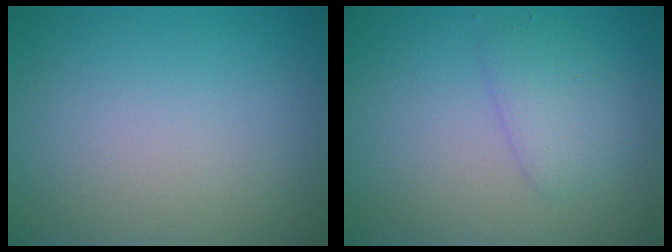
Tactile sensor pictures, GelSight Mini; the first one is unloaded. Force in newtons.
{"total": 2.4, "press": 2.4, "slide": 0.1}